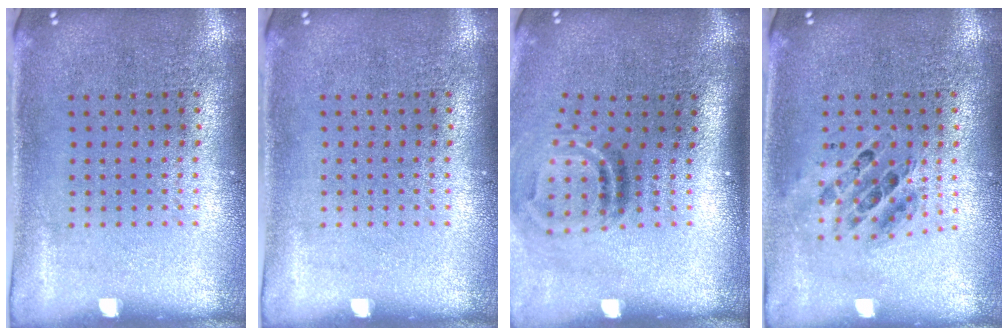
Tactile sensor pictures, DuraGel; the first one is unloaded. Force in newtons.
{"total": 0.0}
{"total": 2.0, "press": 1.2, "slide": 1.6}
{"total": 0.7, "press": 0.6, "slide": 0.2}